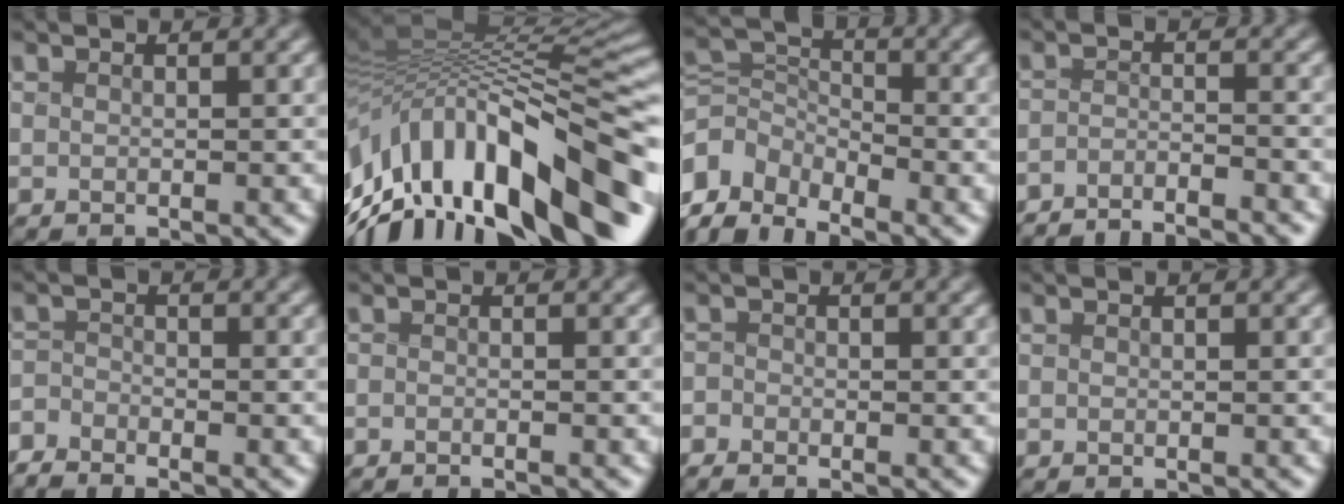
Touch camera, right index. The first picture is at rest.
{"total": 19.4, "force": [-9.6, 11.2, 12.6], "torque": [-0.228, 0.001, -0.140]}
{"total": 8.9, "force": [-2.2, 7.6, 4.0], "torque": [-0.101, -0.027, -0.046]}
{"total": 5.6, "force": [-5.5, 0.7, 0.1], "torque": [0.008, -0.007, -0.097]}
{"total": 2.9, "force": [-2.7, 1.1, -0.1], "torque": [0.004, -0.005, -0.057]}
{"total": 1.0, "force": [-1.0, 0.0, -0.1], "torque": [0.002, 0.003, -0.021]}
{"total": 1.5, "force": [-1.4, 0.5, -0.5], "torque": [0.012, -0.001, -0.034]}
{"total": 0.0}